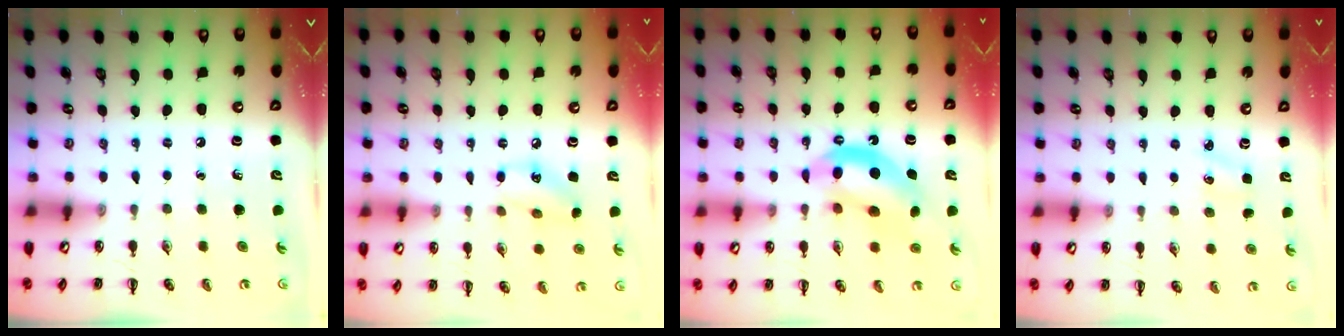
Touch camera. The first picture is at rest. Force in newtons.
{"total": 8.6, "press": 8.5, "slide": 0.8}
{"total": 11.9, "press": 11.5, "slide": 3.0}
{"total": 2.7, "press": 2.6, "slide": 0.8}